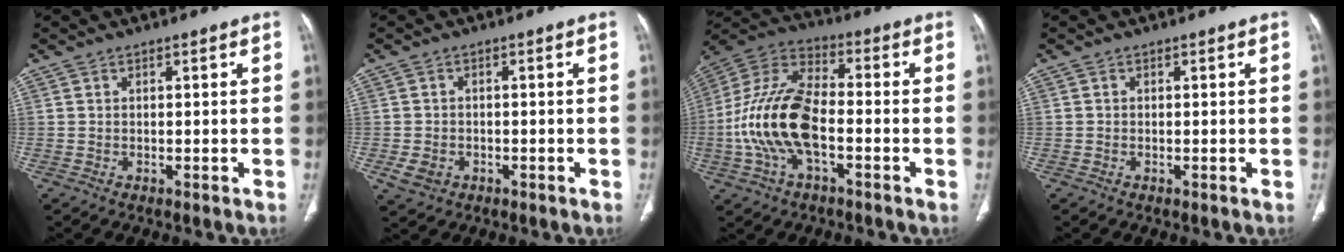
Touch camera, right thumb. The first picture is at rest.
{"total": 3.7, "force": [-1.3, 2.9, 1.8], "torque": [-0.030, 0.003, -0.014]}
{"total": 17.4, "force": [-3.7, 8.8, 14.6], "torque": [-0.305, 0.036, -0.071]}
{"total": 0.0}